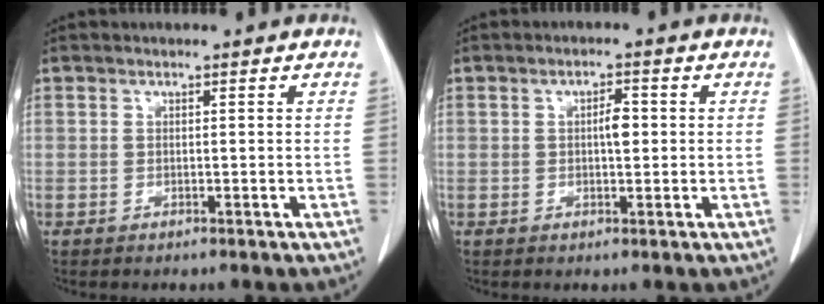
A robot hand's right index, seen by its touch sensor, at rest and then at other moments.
{"total": 2.6, "force": [0.2, 0.9, 2.4], "torque": [-0.041, 0.003, 0.003]}